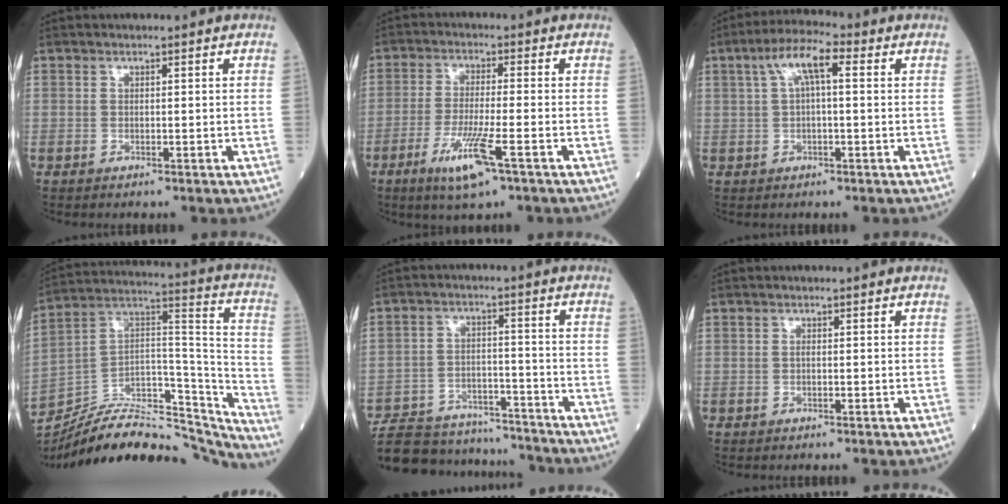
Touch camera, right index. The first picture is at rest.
{"total": 8.1, "force": [-4.0, 0.4, 7.0], "torque": [-0.138, -0.019, -0.070]}
{"total": 6.6, "force": [2.0, 1.5, 6.1], "torque": [-0.117, 0.030, 0.033]}
{"total": 27.5, "force": [-24.7, 5.9, 10.7], "torque": [-0.146, 0.036, -0.378]}
{"total": 17.2, "force": [-16.1, 4.4, 4.1], "torque": [-0.085, 0.015, -0.238]}
{"total": 0.0}